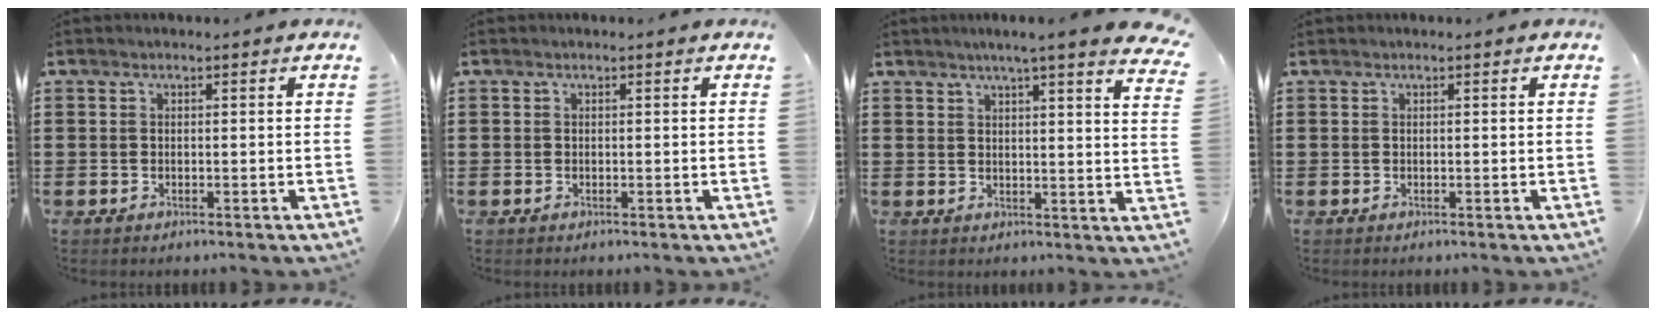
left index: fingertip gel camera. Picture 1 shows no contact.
{"total": 0.0}
{"total": 4.4, "force": [3.6, -0.7, 2.4], "torque": [-0.052, -0.018, 0.058]}
{"total": 0.0}